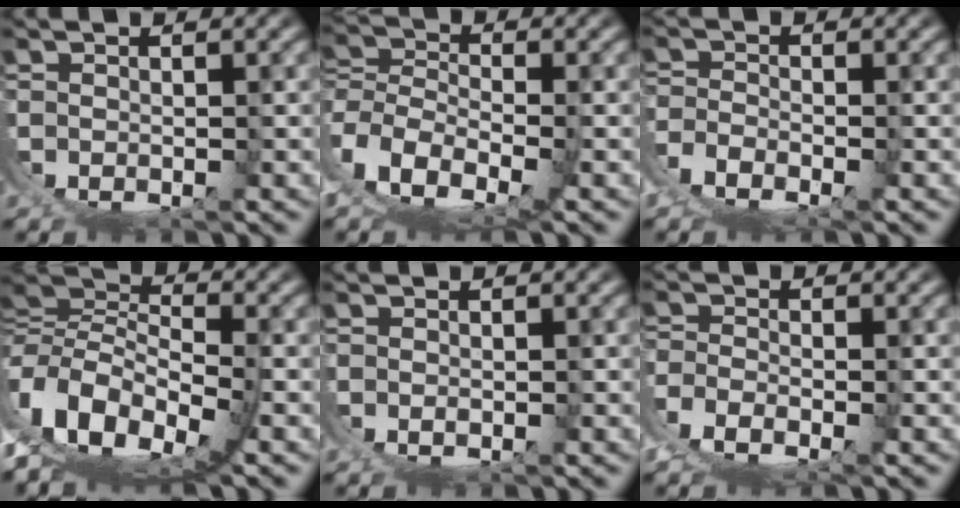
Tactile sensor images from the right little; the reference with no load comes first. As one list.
[{"total": 10.4, "force": [1.4, 8.3, 6.1], "torque": [-0.166, -0.037, 0.021]}, {"total": 6.5, "force": [0.1, 5.5, 3.5], "torque": [-0.108, -0.026, 0.002]}, {"total": 13.6, "force": [1.9, 9.5, 9.6], "torque": [-0.220, -0.042, 0.042]}, {"total": 0.7, "force": [0.4, -0.6, 0.2], "torque": [0.001, 0.001, 0.007]}, {"total": 5.1, "force": [0.1, 4.0, 3.2], "torque": [-0.101, -0.027, 0.009]}]